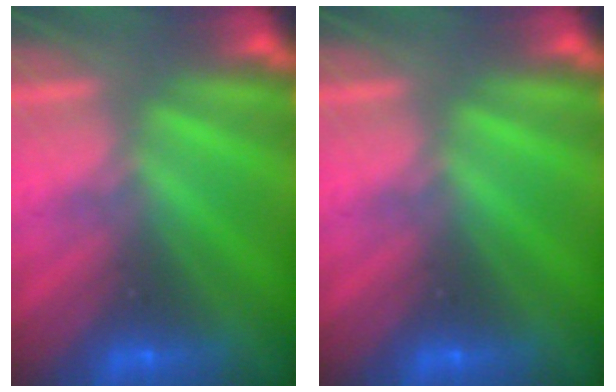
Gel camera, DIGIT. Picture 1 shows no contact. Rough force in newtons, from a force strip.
{"total": 0.0}